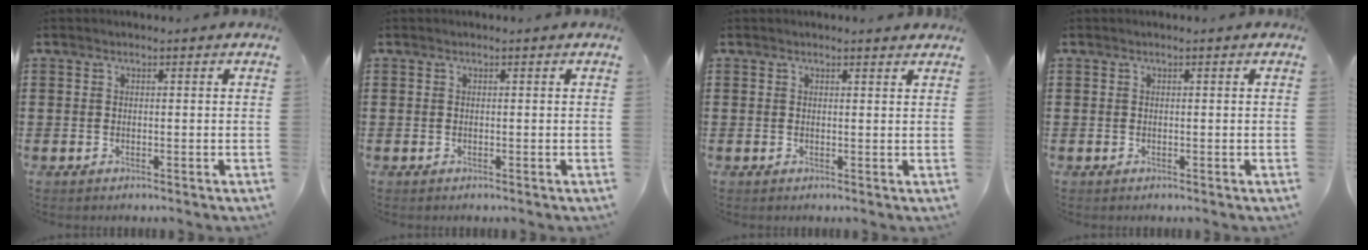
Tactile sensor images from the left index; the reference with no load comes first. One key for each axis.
{"total": 0.0}
{"total": 1.0, "fx": 0.9, "fy": 0.1, "fz": 0.3, "tx": -0.009, "ty": 0.000, "tz": 0.017}
{"total": 0.0}